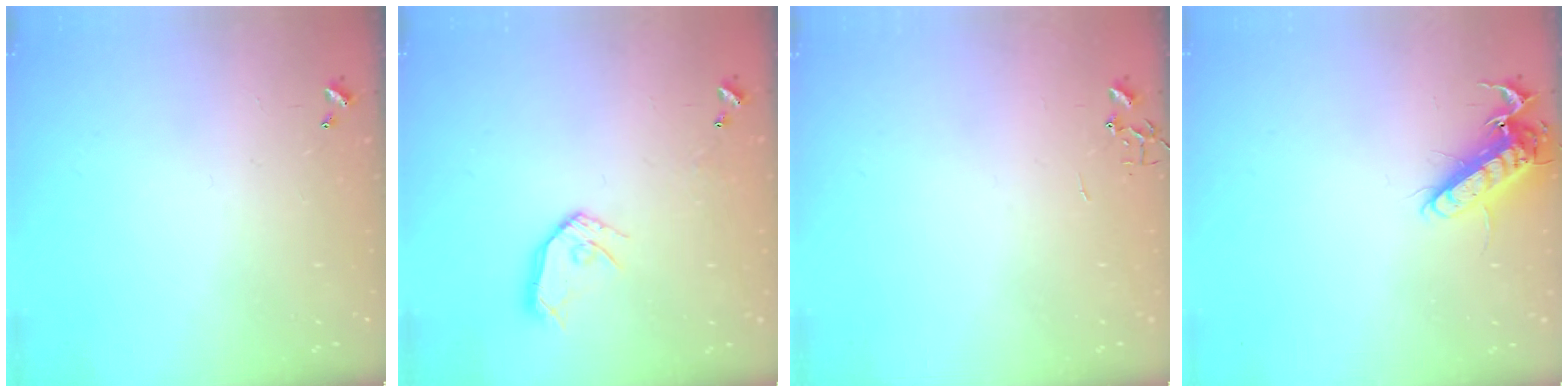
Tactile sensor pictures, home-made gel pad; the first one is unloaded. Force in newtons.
{"total": 10.7, "press": 10.6, "slide": 1.0}
{"total": 0.0}
{"total": 12.3, "press": 12.1, "slide": 1.8}